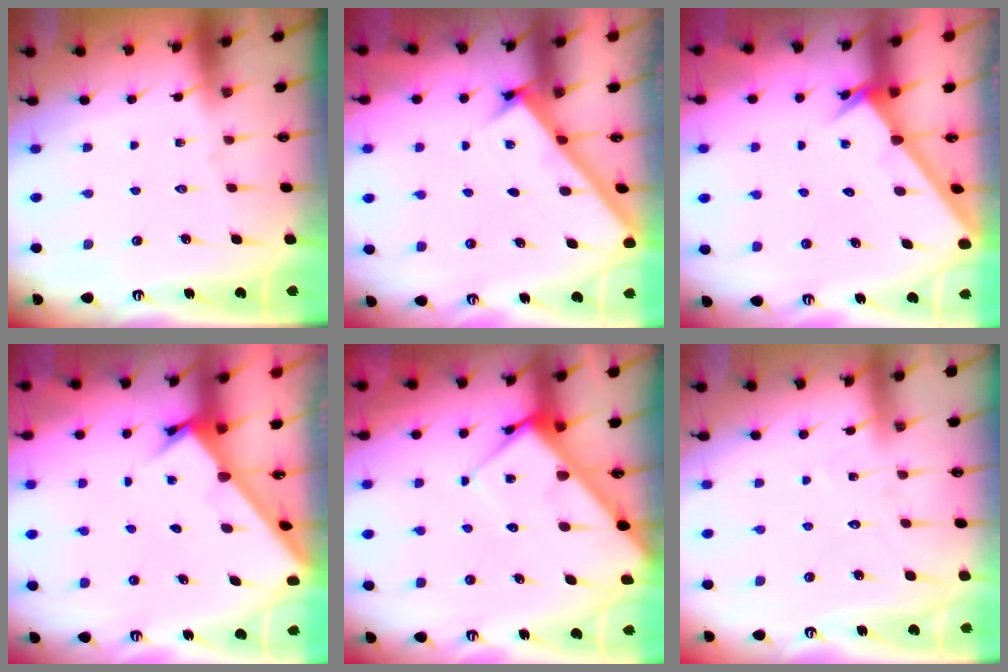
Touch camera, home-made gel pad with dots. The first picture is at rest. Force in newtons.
{"total": 2.7, "press": 2.7, "slide": 0.3}
{"total": 2.6, "press": 2.6, "slide": 0.1}
{"total": 2.5, "press": 2.5, "slide": 0.3}
{"total": 6.8, "press": 6.8, "slide": 0.6}
{"total": 4.8, "press": 4.7, "slide": 0.5}